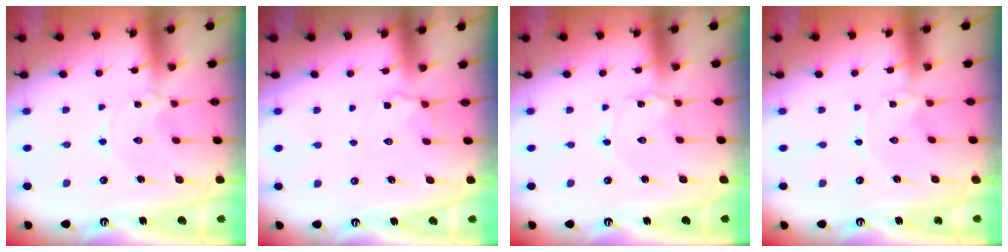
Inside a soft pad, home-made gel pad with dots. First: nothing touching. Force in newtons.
{"total": 4.1, "press": 3.7, "slide": 1.7}
{"total": 1.7, "press": 1.7, "slide": 0.2}
{"total": 0.0}